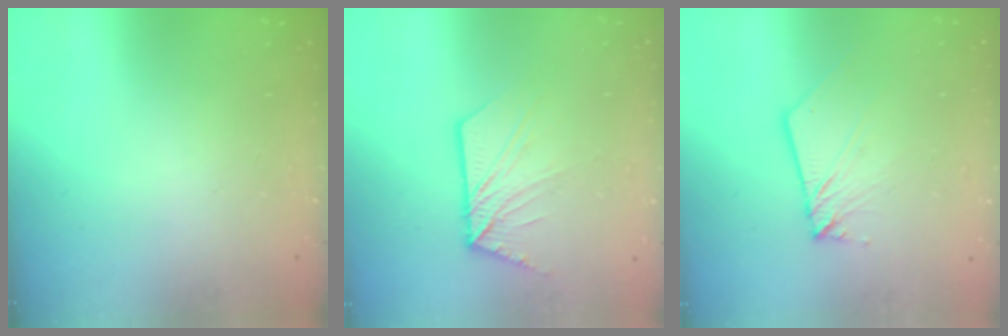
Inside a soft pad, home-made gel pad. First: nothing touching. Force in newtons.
{"total": 10.8, "press": 10.8, "slide": 1.4}
{"total": 6.4, "press": 6.3, "slide": 0.8}